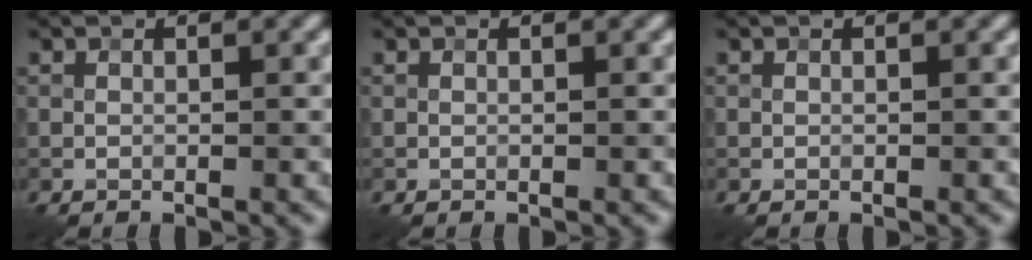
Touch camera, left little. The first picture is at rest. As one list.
[{"total": 0.0}, {"total": 0.0}]